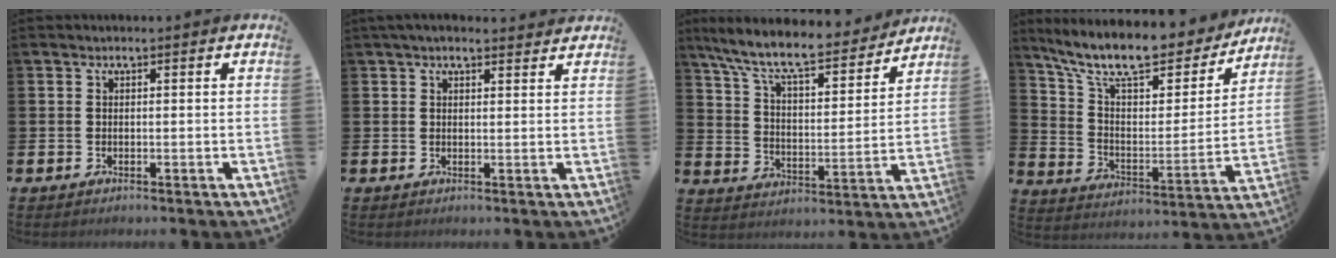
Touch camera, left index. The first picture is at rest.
{"total": 2.3, "force": [2.1, 0.6, 0.8], "torque": [-0.019, -0.001, 0.038]}
{"total": 10.2, "force": [9.0, 2.0, 4.3], "torque": [-0.120, -0.059, 0.153]}
{"total": 12.3, "force": [10.5, 3.7, 5.3], "torque": [-0.137, -0.064, 0.183]}